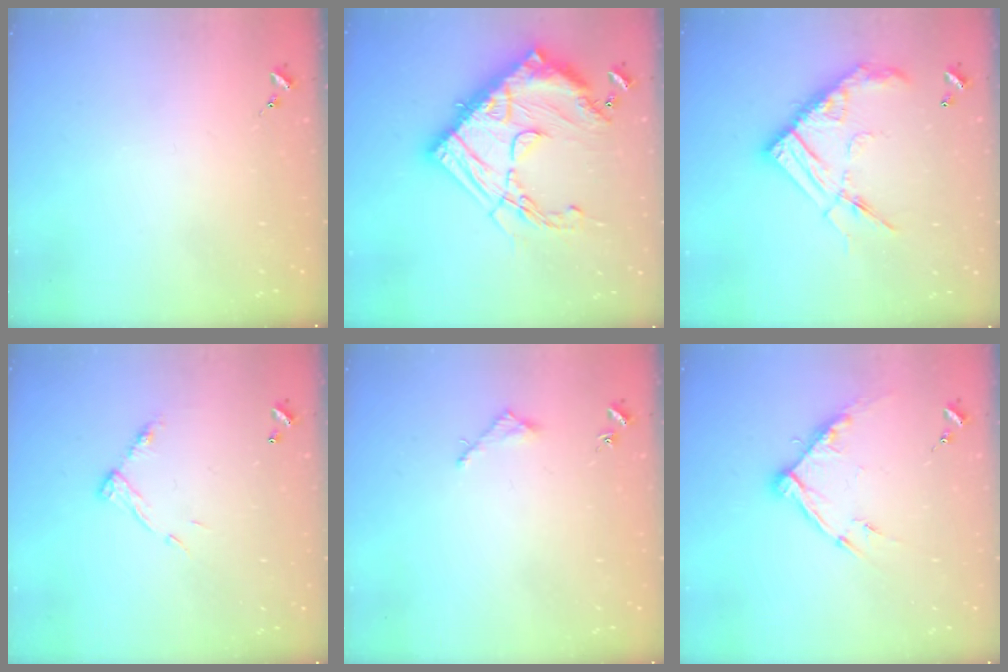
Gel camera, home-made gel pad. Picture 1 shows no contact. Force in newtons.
{"total": 29.9, "press": 29.8, "slide": 2.4}
{"total": 19.2, "press": 19.1, "slide": 1.9}
{"total": 8.9, "press": 8.9, "slide": 0.5}
{"total": 2.0, "press": 2.0, "slide": 0.1}
{"total": 10.7, "press": 10.6, "slide": 1.3}